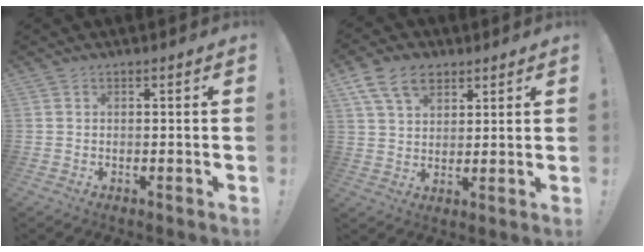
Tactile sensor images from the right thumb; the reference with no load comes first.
{"total": 11.2, "force": [6.1, 7.5, 5.7], "torque": [-0.088, -0.018, 0.117]}